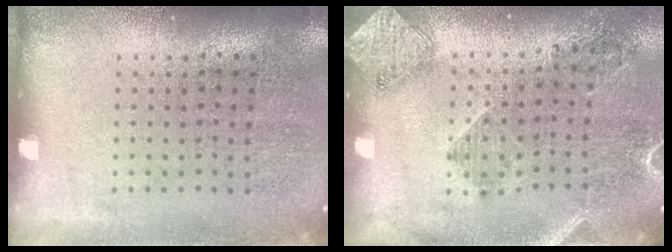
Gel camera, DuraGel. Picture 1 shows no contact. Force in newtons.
{"total": 1.7, "press": 1.4, "slide": 1.0}